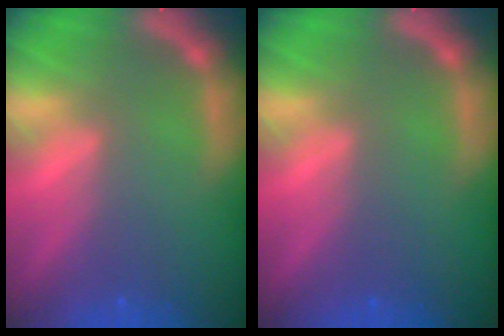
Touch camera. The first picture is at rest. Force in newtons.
{"total": 0.0}